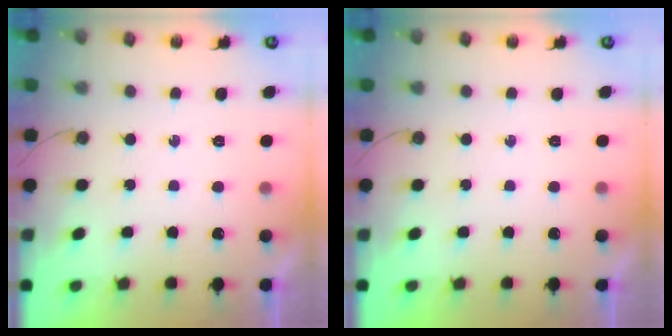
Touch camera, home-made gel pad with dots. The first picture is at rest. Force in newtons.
{"total": 0.0}